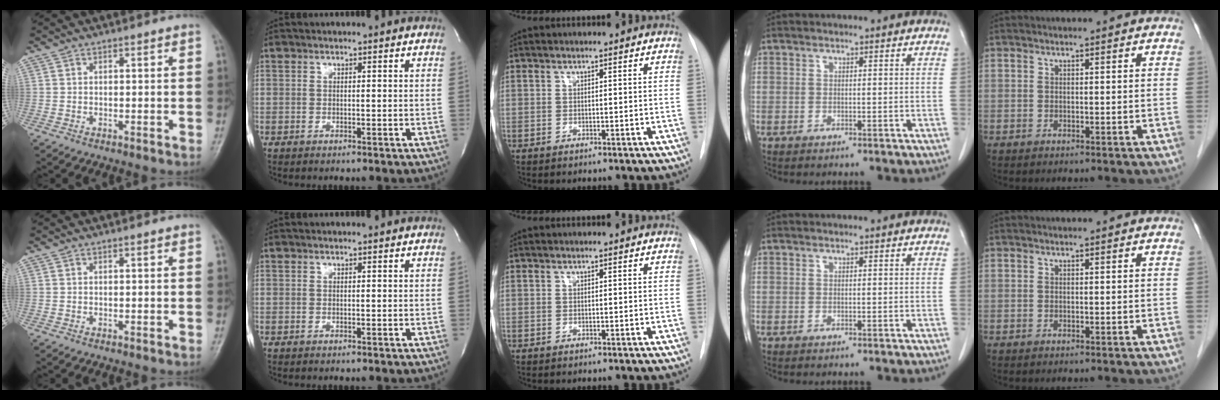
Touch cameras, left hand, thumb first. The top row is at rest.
{}